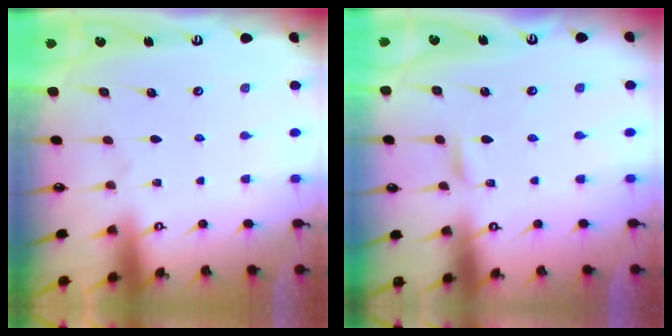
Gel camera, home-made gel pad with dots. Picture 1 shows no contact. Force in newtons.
{"total": 1.4, "press": 1.4, "slide": 0.1}